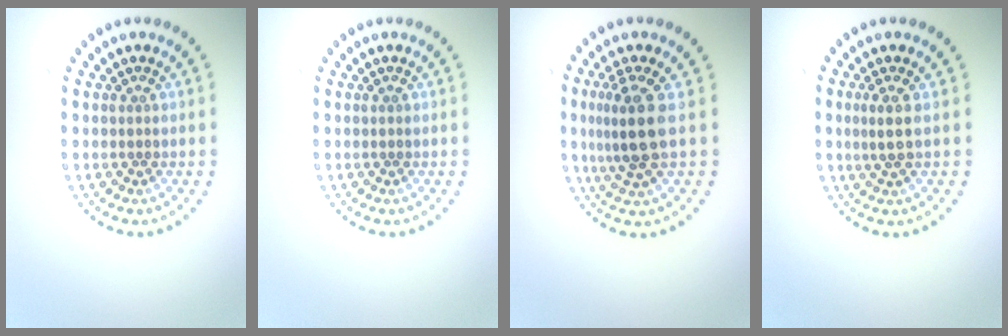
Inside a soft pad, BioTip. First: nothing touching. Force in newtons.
{"total": 0.0}
{"total": 4.0, "press": 3.5, "slide": 1.9}
{"total": 1.7, "press": 1.4, "slide": 1.0}